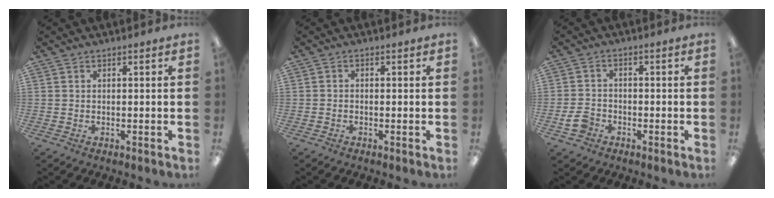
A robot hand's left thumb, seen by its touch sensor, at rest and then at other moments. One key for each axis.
{"total": 0.7, "fx": -0.5, "fy": 0.1, "fz": 0.4, "tx": -0.007, "ty": -0.001, "tz": -0.010}
{"total": 4.4, "fx": -2.4, "fy": 3.1, "fz": 2.0, "tx": -0.042, "ty": 0.010, "tz": -0.046}